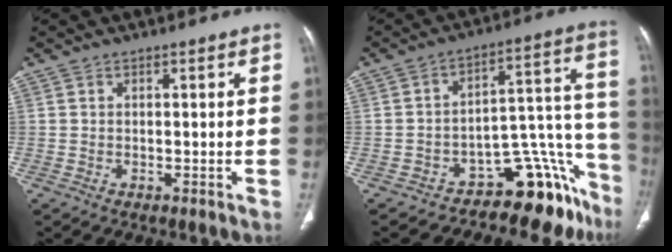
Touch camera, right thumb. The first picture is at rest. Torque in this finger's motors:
{"motor_torque": [3.38, 1.63, 1.03, -0.65, 0.01]}